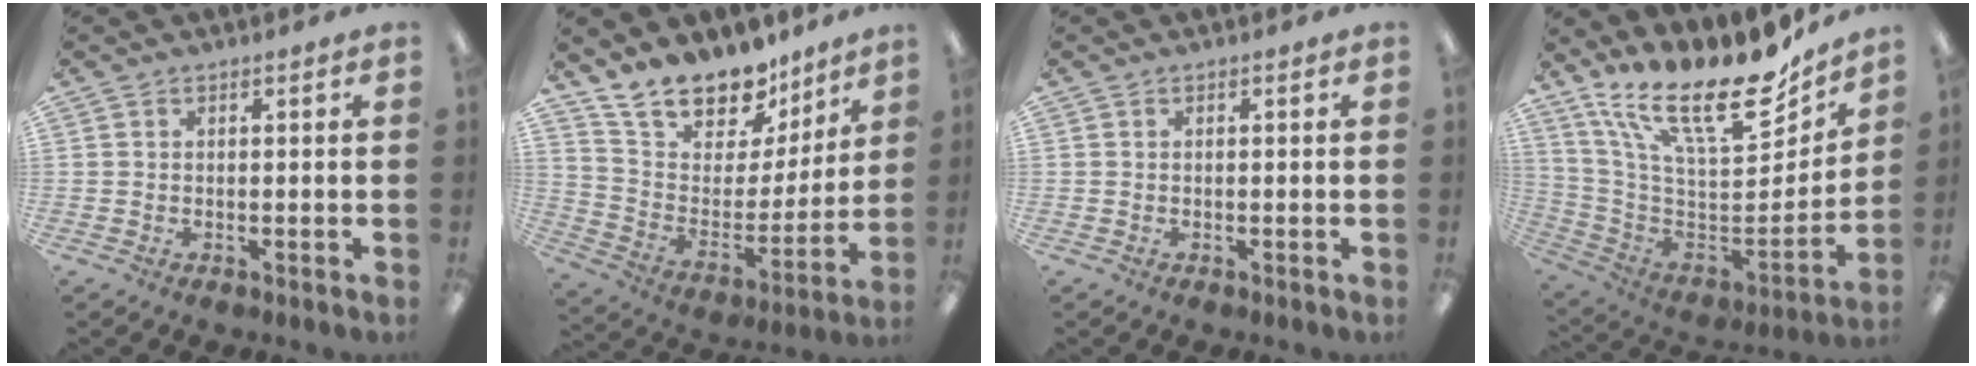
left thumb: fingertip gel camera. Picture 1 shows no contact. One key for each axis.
{"total": 15.4, "fx": 13.9, "fy": 6.0, "fz": 2.9, "tx": -0.076, "ty": -0.122, "tz": 0.256}
{"total": 0.0}
{"total": 23.4, "fx": 16.1, "fy": 8.7, "fz": 14.6, "tx": -0.234, "ty": -0.113, "tz": 0.278}